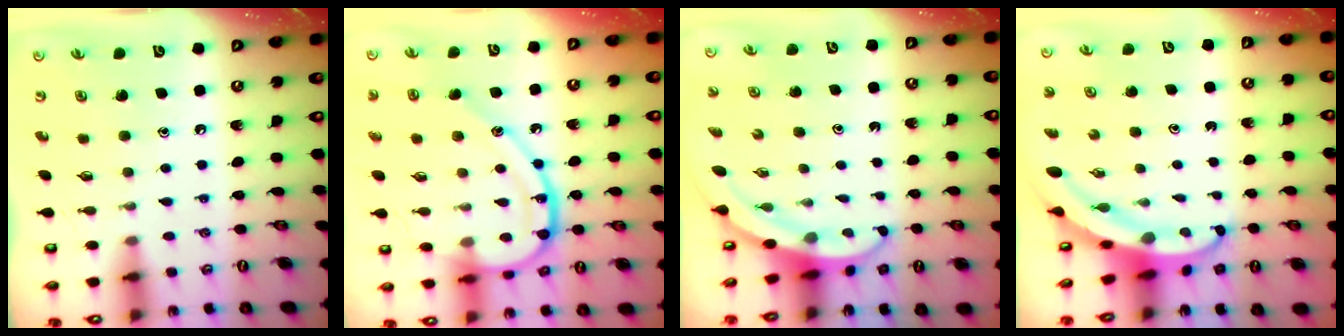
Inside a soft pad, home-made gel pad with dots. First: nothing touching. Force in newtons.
{"total": 17.7, "press": 17.7, "slide": 1.3}
{"total": 3.4, "press": 3.4, "slide": 0.1}
{"total": 5.4, "press": 5.4, "slide": 0.5}